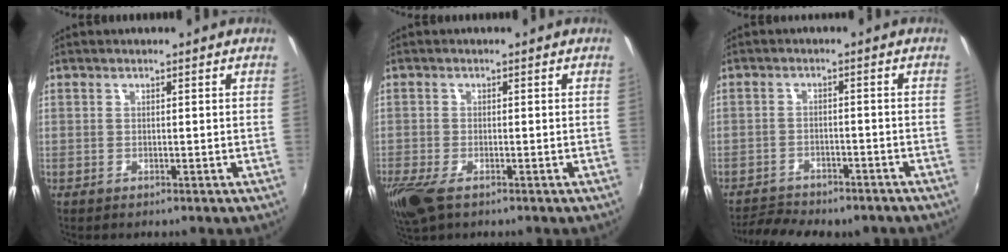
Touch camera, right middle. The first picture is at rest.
{"total": 6.3, "force": [-3.9, 2.4, 4.4], "torque": [-0.107, -0.027, -0.074]}
{"total": 8.5, "force": [-7.6, 2.5, 3.0], "torque": [-0.081, -0.013, -0.112]}